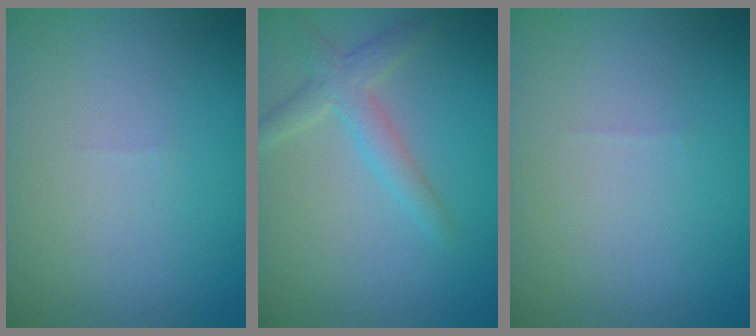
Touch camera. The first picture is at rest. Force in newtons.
{"total": 2.6, "press": 2.6, "slide": 0.1}
{"total": 0.0}